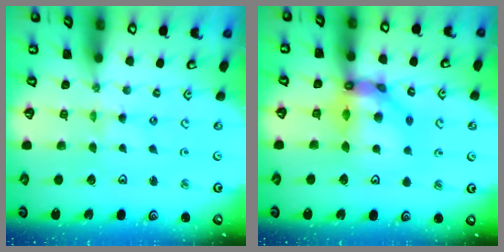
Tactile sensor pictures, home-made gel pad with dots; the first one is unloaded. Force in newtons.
{"total": 13.5, "press": 13.3, "slide": 2.6}